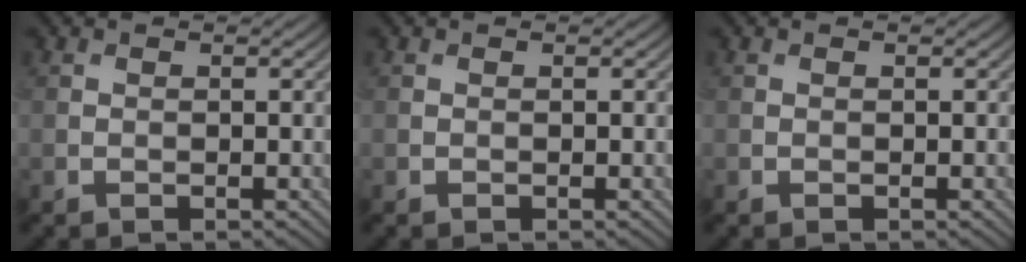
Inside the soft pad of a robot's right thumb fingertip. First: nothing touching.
{"total": 0.0}
{"total": 0.0}